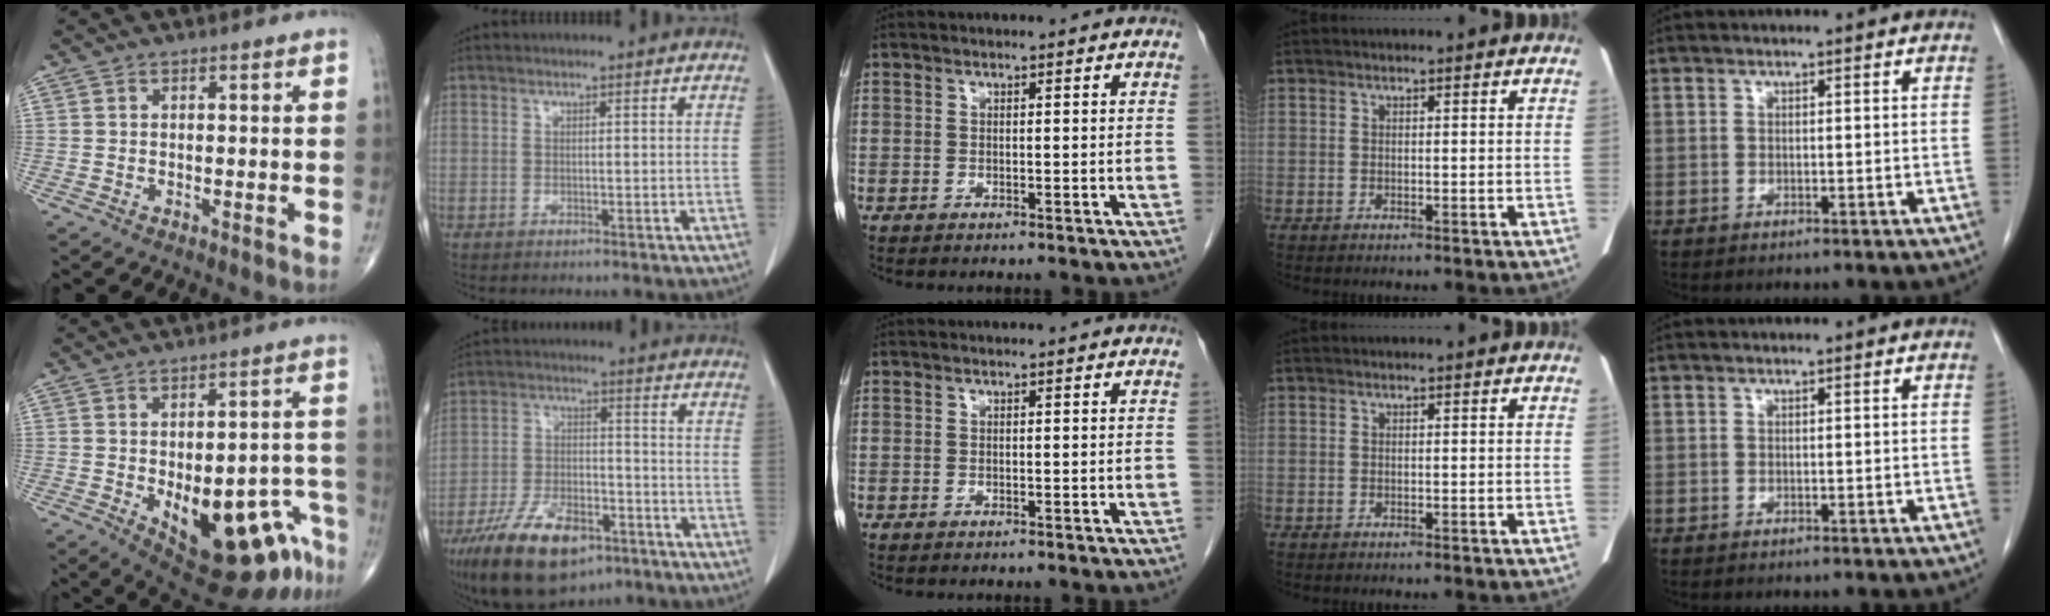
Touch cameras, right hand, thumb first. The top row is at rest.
{"thumb": {"total": 20.3, "force": [-8.7, 8.7, 16.1], "torque": [-0.148, 0.036, -0.096]}, "index": {"total": 14.7, "force": [-9.4, 6.3, 9.4], "torque": [-0.176, -0.005, -0.159]}}